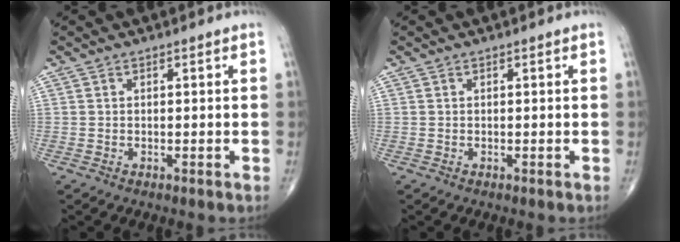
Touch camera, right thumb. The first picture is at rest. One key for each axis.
{"total": 0.0}